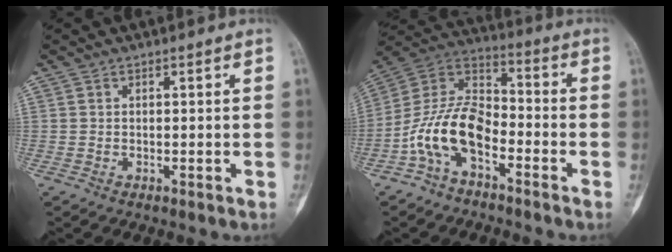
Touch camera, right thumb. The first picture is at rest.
{"total": 13.3, "force": [-5.5, 7.2, 9.7], "torque": [-0.183, 0.066, -0.116]}